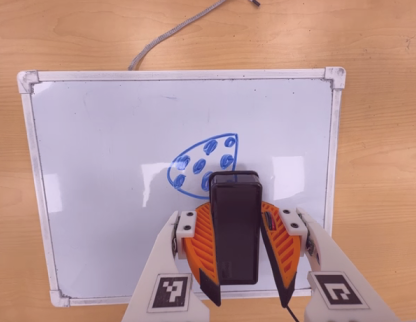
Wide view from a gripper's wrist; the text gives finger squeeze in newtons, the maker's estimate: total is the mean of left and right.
{"total": 8.6, "left": 7.0, "right": 10.2}